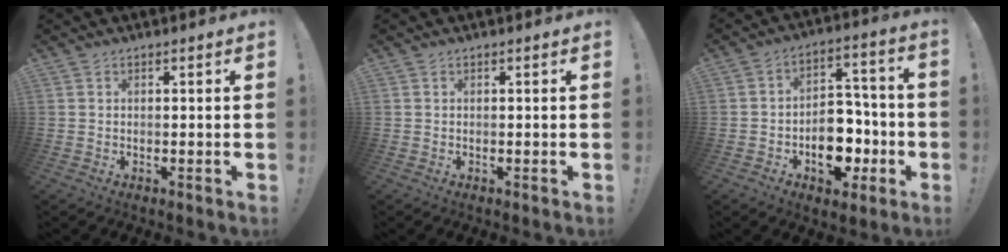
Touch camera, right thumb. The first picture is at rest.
{"total": 0.0}
{"total": 13.8, "force": [-5.2, 9.8, 8.3], "torque": [-0.098, 0.048, -0.077]}